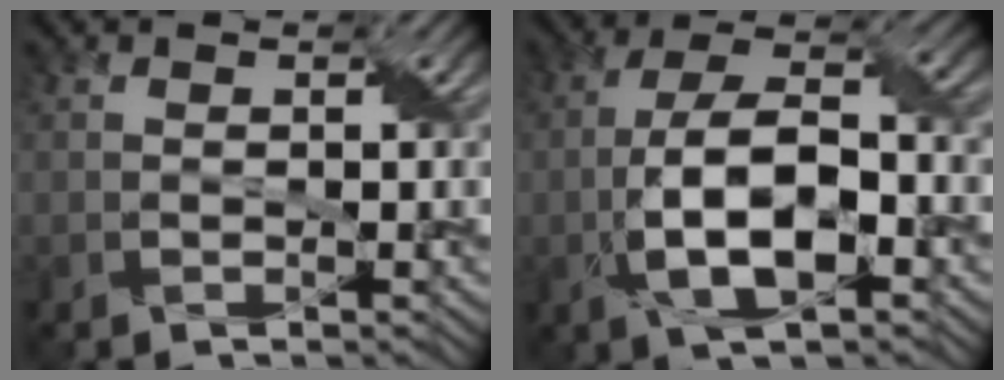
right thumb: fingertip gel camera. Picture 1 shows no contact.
{"total": 11.0, "force": [-3.1, 4.5, 9.5], "torque": [-0.187, 0.009, -0.059]}